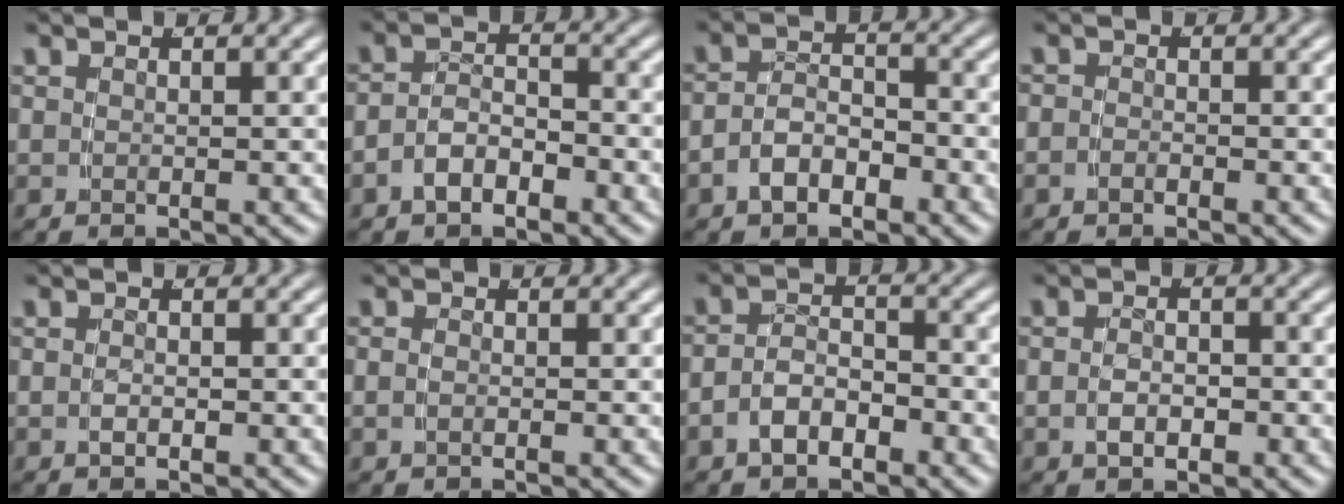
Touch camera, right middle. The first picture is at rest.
{"total": 3.3, "force": [-2.1, 1.9, 1.6], "torque": [-0.021, -0.003, -0.038]}
{"total": 3.9, "force": [-2.3, 2.6, 1.9], "torque": [-0.028, -0.002, -0.041]}
{"total": 1.0, "force": [-0.9, 0.5, 0.1], "torque": [-0.005, -0.005, -0.016]}
{"total": 0.7, "force": [-0.5, 0.0, 0.5], "torque": [-0.010, -0.003, -0.005]}
{"total": 0.7, "force": [-0.3, 0.2, 0.6], "torque": [-0.016, -0.004, -0.003]}
{"total": 3.7, "force": [-2.1, 2.3, 1.9], "torque": [-0.027, -0.003, -0.038]}
{"total": 1.9, "force": [-0.8, 1.0, 1.4], "torque": [-0.021, -0.001, -0.012]}